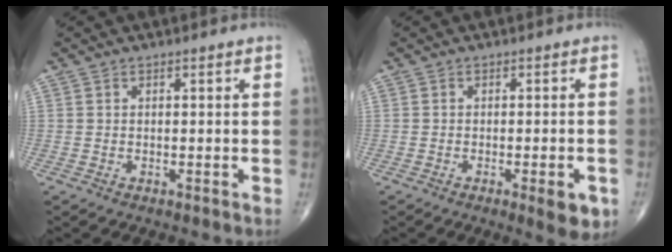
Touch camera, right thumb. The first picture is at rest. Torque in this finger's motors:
{"motor_torque": [0.92, 0.72, 0.47, -0.55, 0.16]}